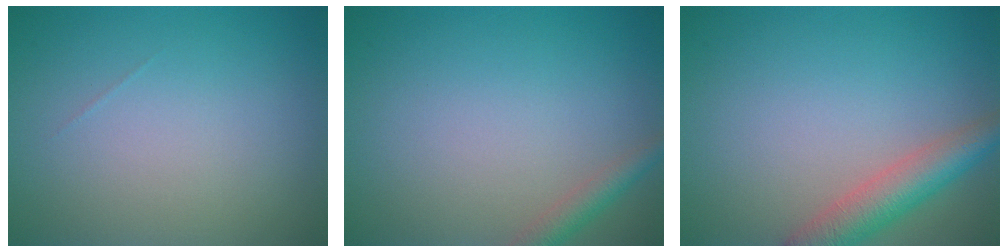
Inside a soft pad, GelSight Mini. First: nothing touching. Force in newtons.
{"total": 1.9, "press": 1.9, "slide": 0.1}
{"total": 4.3, "press": 4.3, "slide": 0.4}